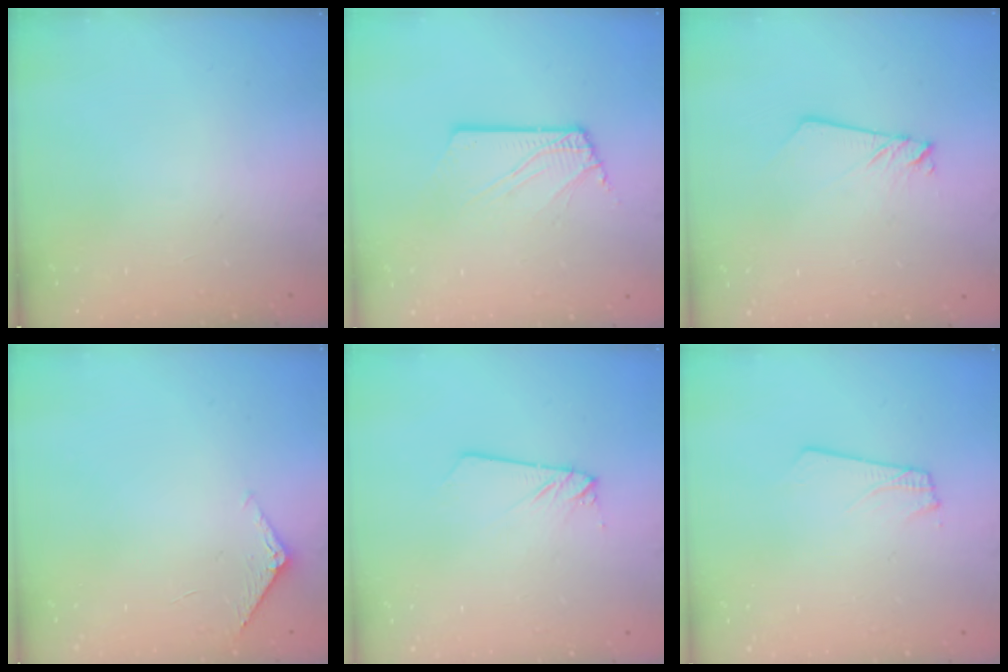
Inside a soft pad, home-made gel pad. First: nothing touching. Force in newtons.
{"total": 2.5, "press": 2.5, "slide": 0.3}
{"total": 2.4, "press": 2.4, "slide": 0.2}
{"total": 5.0, "press": 4.9, "slide": 0.5}
{"total": 2.3, "press": 2.3, "slide": 0.1}
{"total": 1.8, "press": 1.8, "slide": 0.1}